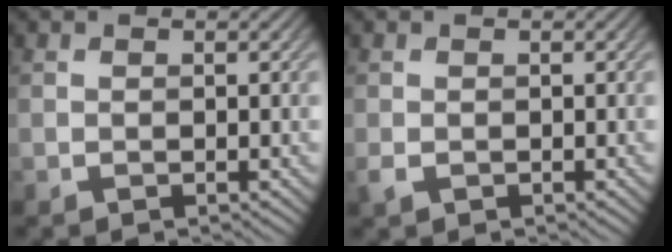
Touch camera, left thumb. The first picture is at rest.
{"total": 1.1, "force": [-0.5, 0.8, 0.6], "torque": [-0.021, -0.008, -0.008]}